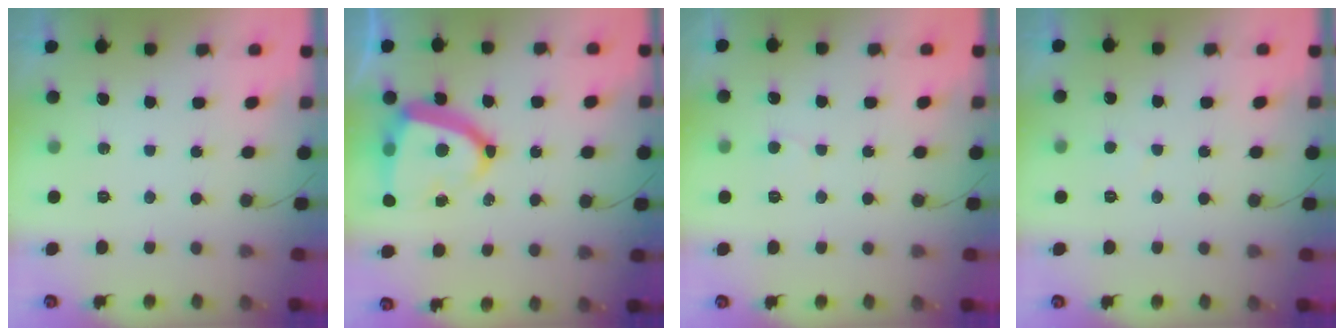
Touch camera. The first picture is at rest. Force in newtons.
{"total": 16.9, "press": 16.8, "slide": 1.9}
{"total": 5.1, "press": 5.0, "slide": 0.6}
{"total": 1.4, "press": 1.3, "slide": 0.1}